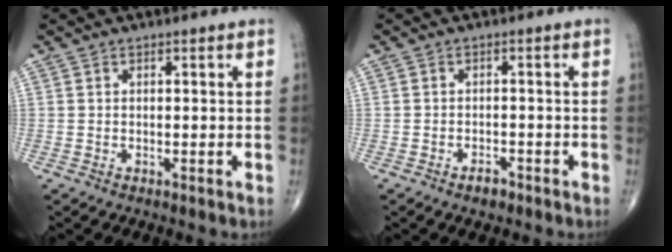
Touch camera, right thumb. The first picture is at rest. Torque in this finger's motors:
{"motor_torque": [-0.17, -0.04, -0.10, -0.09, -0.01]}